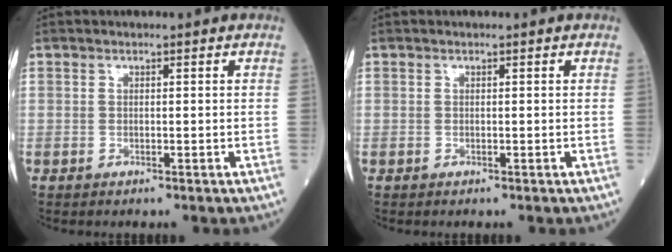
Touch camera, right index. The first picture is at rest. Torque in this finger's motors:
{"motor_torque": [0.00, 0.00, 0.00, 0.00]}